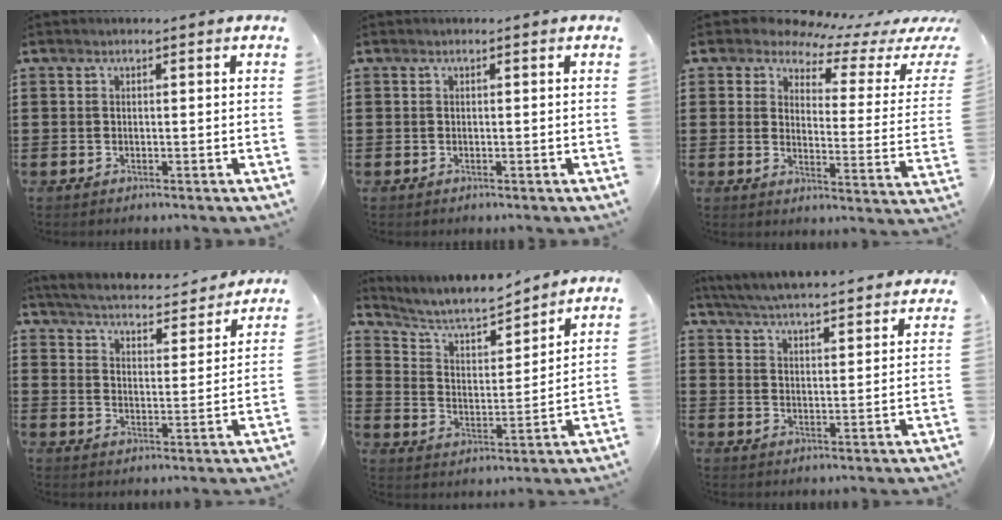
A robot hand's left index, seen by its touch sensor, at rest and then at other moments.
{"total": 0.0}
{"total": 5.5, "force": [4.8, 2.0, 1.8], "torque": [-0.050, -0.035, 0.079]}
{"total": 4.1, "force": [4.0, -0.2, 0.4], "torque": [-0.033, -0.036, 0.063]}
{"total": 6.2, "force": [5.5, 1.3, 2.4], "torque": [-0.073, -0.034, 0.090]}
{"total": 5.4, "force": [5.2, -0.8, 0.9], "torque": [-0.043, -0.040, 0.087]}